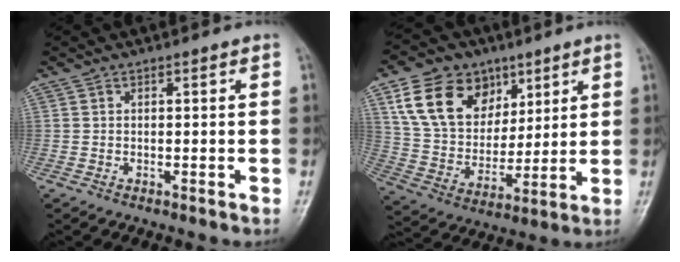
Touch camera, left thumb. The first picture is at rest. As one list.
[{"total": 17.4, "force": [8.3, 12.8, 8.4], "torque": [-0.120, -0.022, 0.158]}]